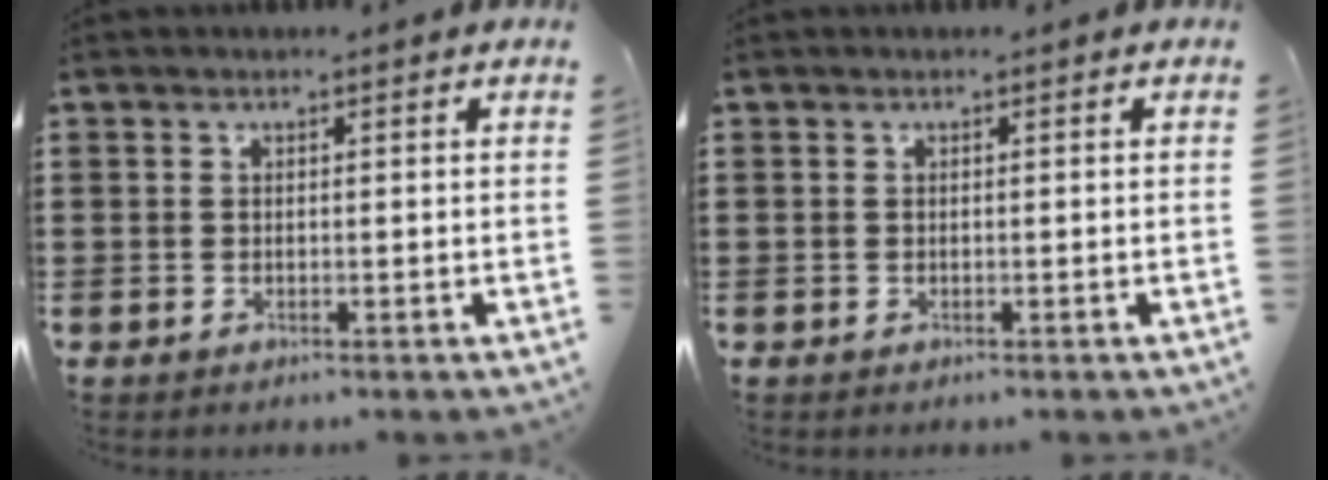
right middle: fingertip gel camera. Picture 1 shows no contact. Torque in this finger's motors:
{"motor_torque": [0.18, -0.06, 0.00, 0.00]}